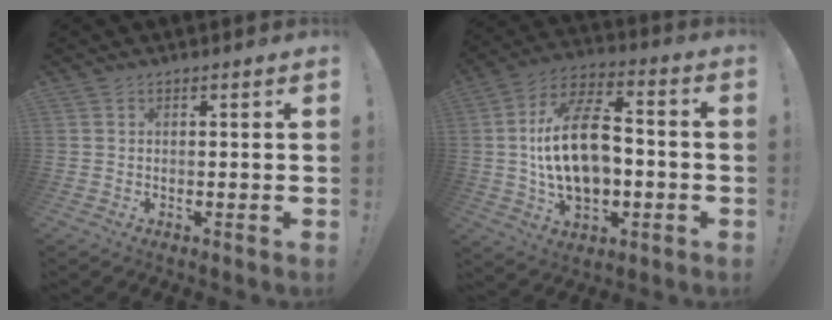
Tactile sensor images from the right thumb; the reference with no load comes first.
{"total": 20.2, "force": [-0.8, 12.1, 16.2], "torque": [-0.286, 0.008, -0.016]}